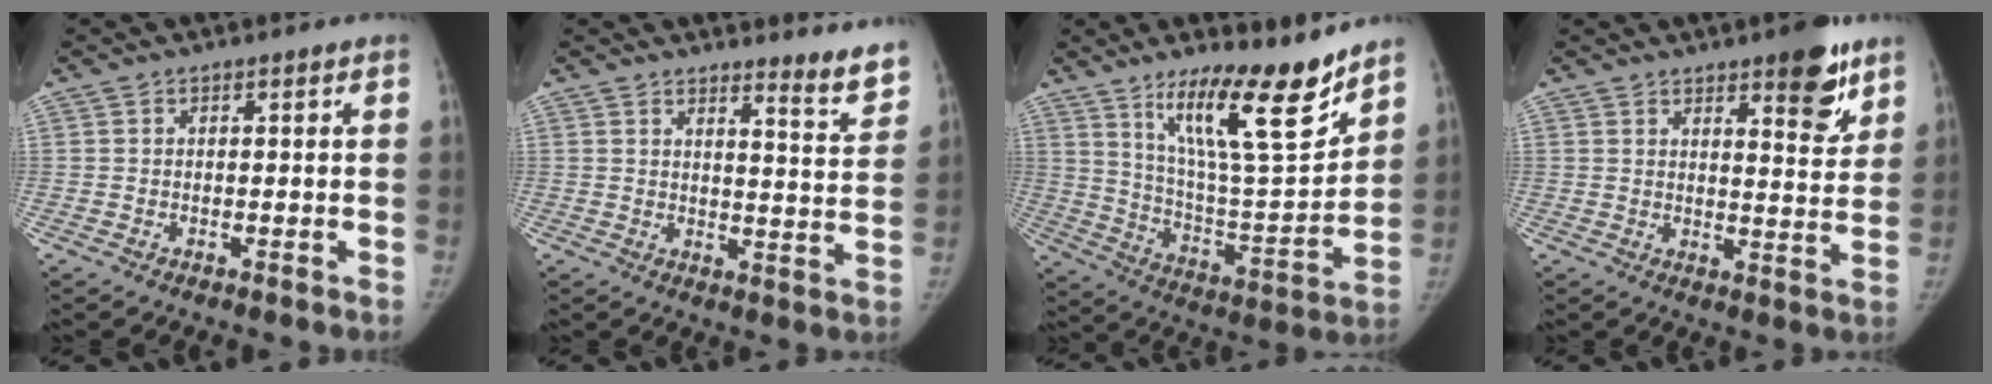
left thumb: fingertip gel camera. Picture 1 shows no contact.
{"total": 6.9, "force": [6.3, 0.8, 2.7], "torque": [-0.020, -0.061, 0.075]}
{"total": 19.4, "force": [13.4, 3.8, 13.5], "torque": [-0.189, -0.090, 0.232]}
{"total": 9.5, "force": [6.0, 2.9, 6.7], "torque": [-0.065, -0.037, 0.081]}